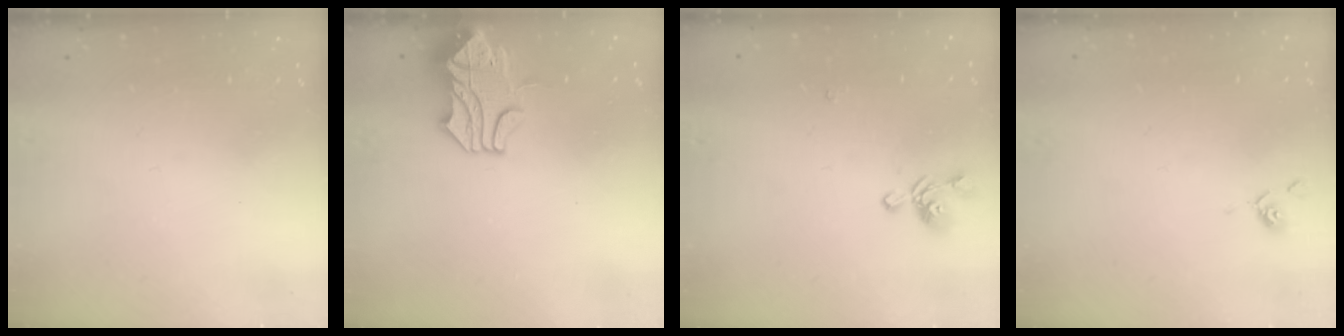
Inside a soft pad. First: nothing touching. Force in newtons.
{"total": 1.8, "press": 1.1, "slide": 1.4}
{"total": 1.6, "press": 1.3, "slide": 0.9}
{"total": 2.6, "press": 2.6, "slide": 0.4}